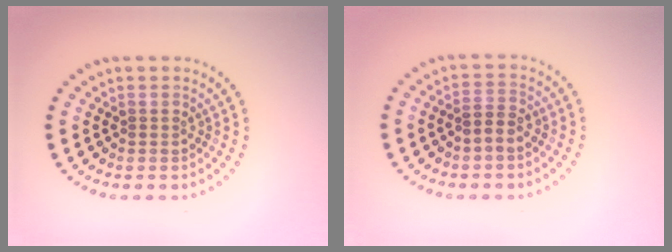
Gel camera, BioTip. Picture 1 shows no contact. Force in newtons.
{"total": 1.9, "press": 1.8, "slide": 0.7}